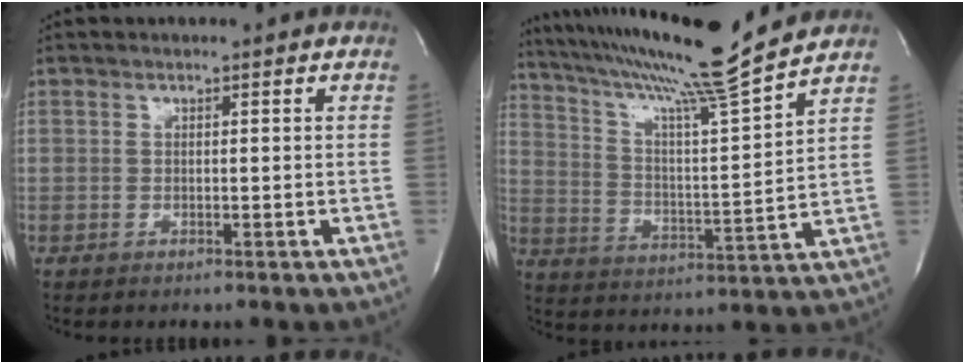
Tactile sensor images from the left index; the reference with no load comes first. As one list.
[{"total": 17.7, "force": [15.6, -2.1, 8.2], "torque": [-0.151, -0.027, 0.246]}]